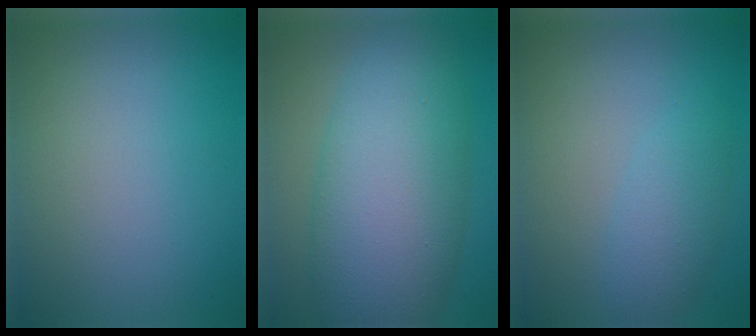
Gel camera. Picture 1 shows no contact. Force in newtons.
{"total": 11.0, "press": 11.0, "slide": 0.0}
{"total": 2.8, "press": 2.8, "slide": 0.1}